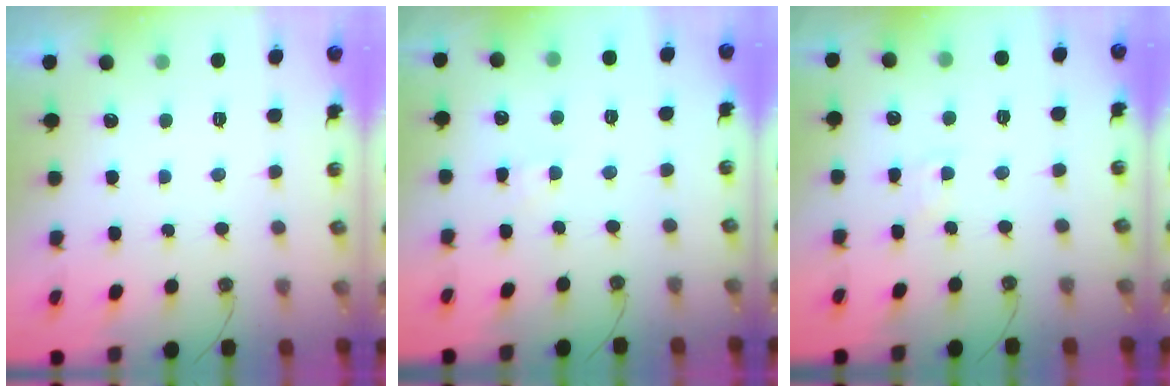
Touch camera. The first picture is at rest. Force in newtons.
{"total": 2.5, "press": 2.5, "slide": 0.5}
{"total": 3.4, "press": 3.4, "slide": 0.4}